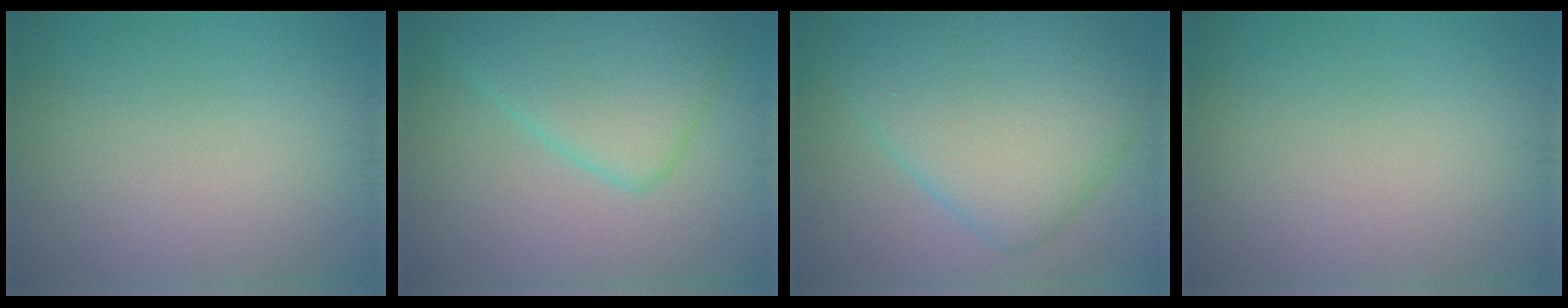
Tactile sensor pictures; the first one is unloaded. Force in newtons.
{"total": 5.9, "press": 5.9, "slide": 0.2}
{"total": 9.5, "press": 9.5, "slide": 0.1}
{"total": 0.0}